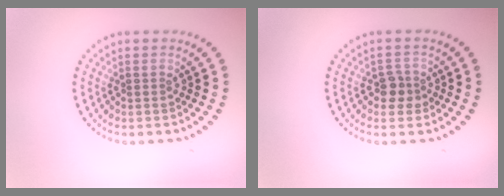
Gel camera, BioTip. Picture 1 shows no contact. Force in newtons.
{"total": 2.0, "press": 1.9, "slide": 0.7}